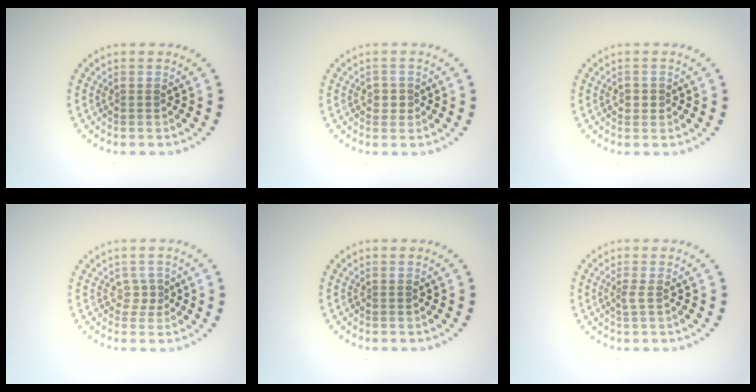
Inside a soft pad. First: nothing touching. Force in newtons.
{"total": 1.3, "press": 1.3, "slide": 0.4}
{"total": 1.2, "press": 1.1, "slide": 0.3}
{"total": 1.2, "press": 1.0, "slide": 0.8}
{"total": 0.0}
{"total": 0.9, "press": 0.6, "slide": 0.7}